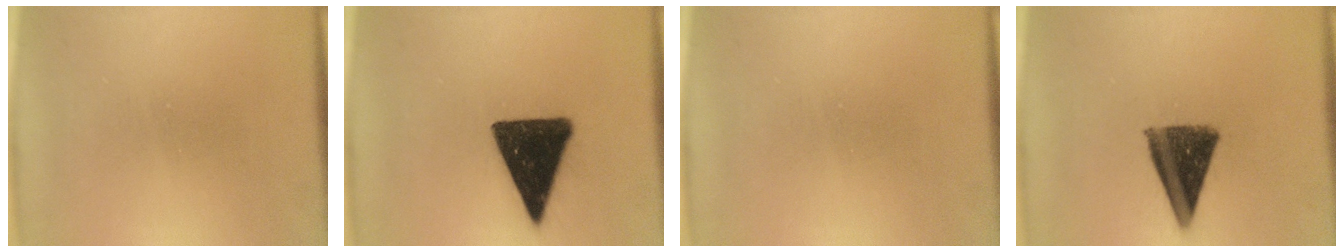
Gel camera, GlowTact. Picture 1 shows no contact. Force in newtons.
{"total": 15.4}
{"total": 0.0}
{"total": 10.4}